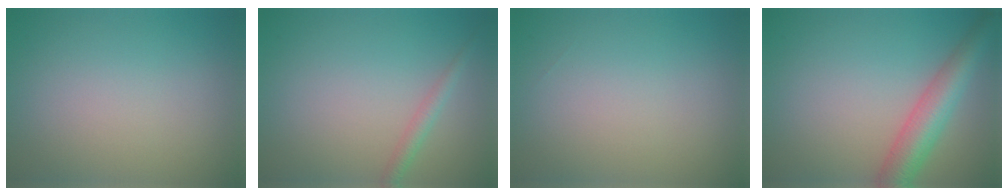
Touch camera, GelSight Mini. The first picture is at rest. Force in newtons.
{"total": 1.5, "press": 1.5, "slide": 0.1}
{"total": 0.0}
{"total": 5.3, "press": 5.3, "slide": 0.2}